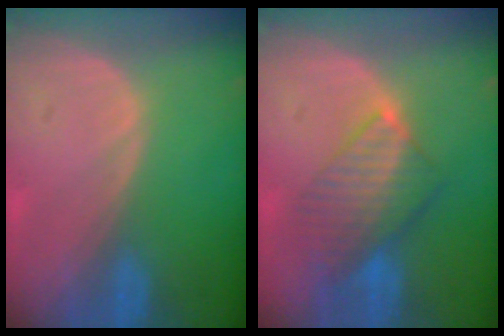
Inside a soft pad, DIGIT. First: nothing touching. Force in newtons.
{"total": 8.0, "press": 7.1, "slide": 3.7}